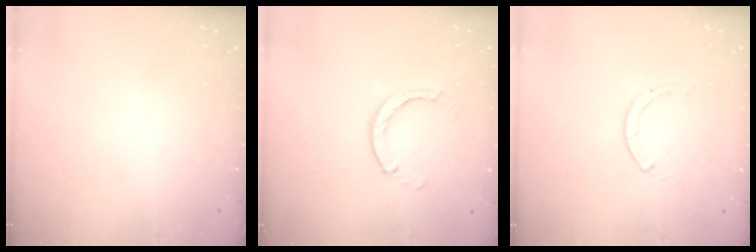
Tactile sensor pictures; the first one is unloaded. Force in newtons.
{"total": 2.9, "press": 2.9, "slide": 0.5}
{"total": 0.0}